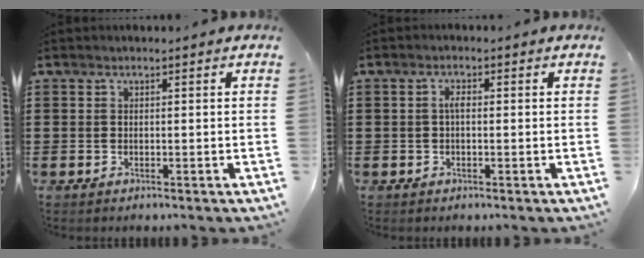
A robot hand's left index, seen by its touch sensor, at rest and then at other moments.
{"total": 1.6, "force": [0.0, 0.6, 1.5], "torque": [-0.031, 0.006, -0.002]}